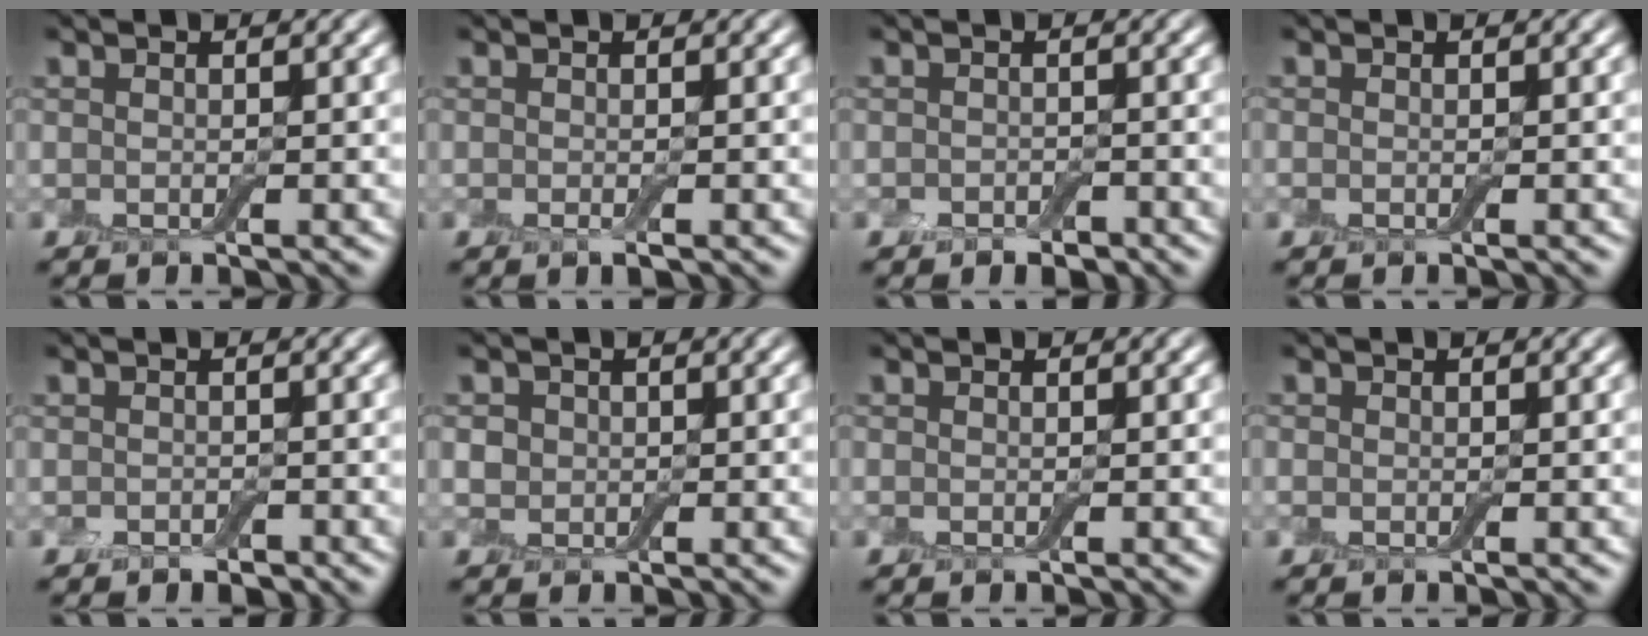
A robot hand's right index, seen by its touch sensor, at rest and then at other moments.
{"total": 0.7, "force": [-0.2, 0.1, 0.7], "torque": [-0.012, -0.005, -0.004]}
{"total": 1.4, "force": [-1.0, 0.8, 0.6], "torque": [-0.010, -0.001, -0.019]}
{"total": 0.0}
{"total": 1.1, "force": [-0.7, 0.6, 0.4], "torque": [-0.006, -0.001, -0.013]}
{"total": 1.4, "force": [0.1, 1.4, 0.4], "torque": [-0.003, -0.001, -0.001]}
{"total": 0.0}
{"total": 0.5, "force": [-0.1, 0.5, 0.1], "torque": [-0.001, -0.003, -0.002]}